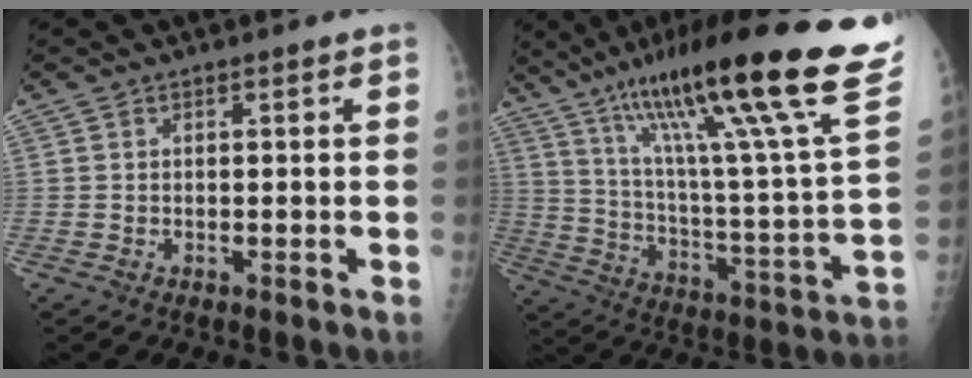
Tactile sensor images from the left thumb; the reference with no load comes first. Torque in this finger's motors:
{"motor_torque": [0.94, 0.41, 1.61, -1.16, 0.18]}